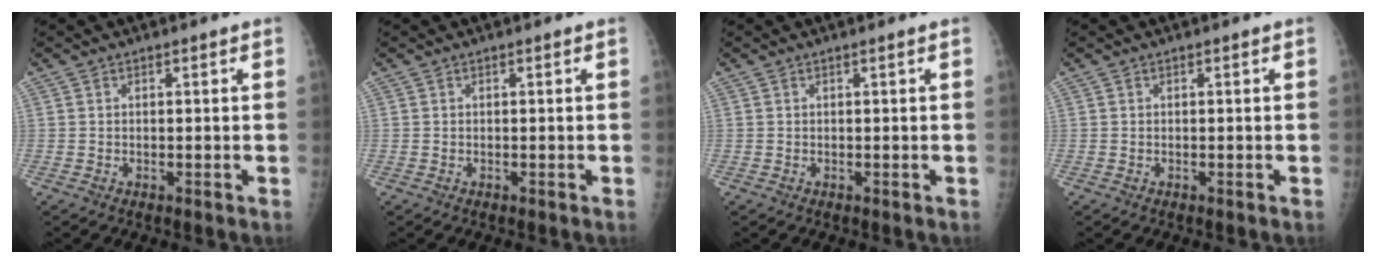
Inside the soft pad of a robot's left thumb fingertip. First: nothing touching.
{"total": 0.0}
{"total": 0.0}
{"total": 0.0}